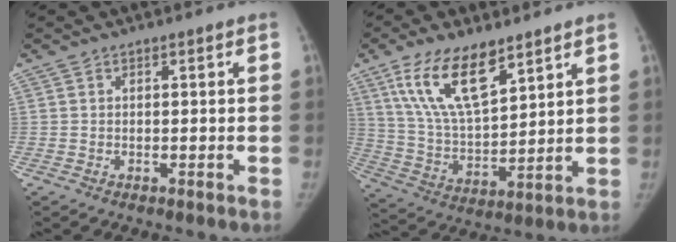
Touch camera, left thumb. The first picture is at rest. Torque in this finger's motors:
{"motor_torque": [0.62, 0.65, 1.70, -1.06, 0.14]}